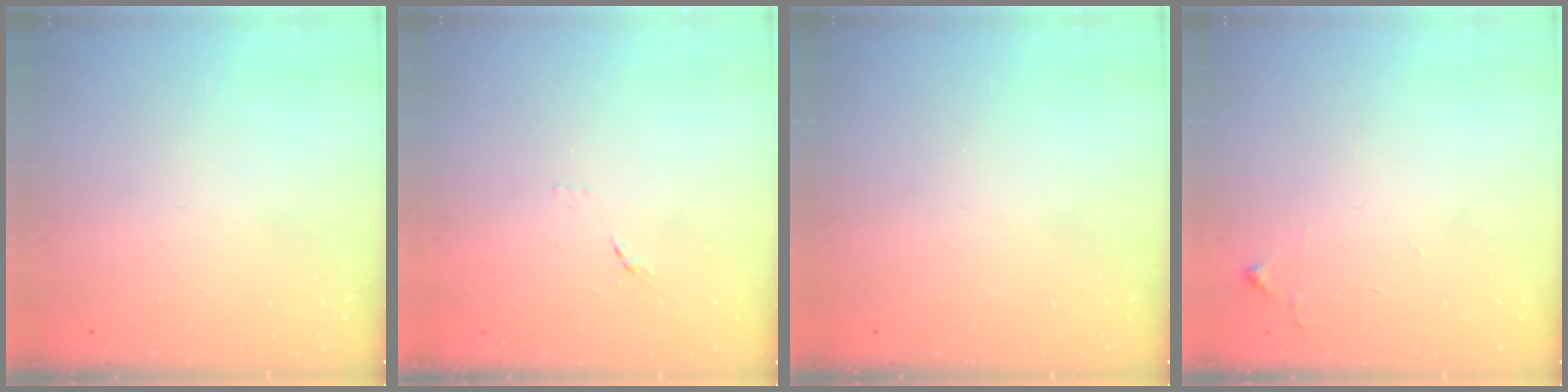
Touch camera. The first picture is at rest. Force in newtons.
{"total": 7.6, "press": 7.6, "slide": 0.7}
{"total": 0.0}
{"total": 4.7, "press": 4.7, "slide": 0.6}